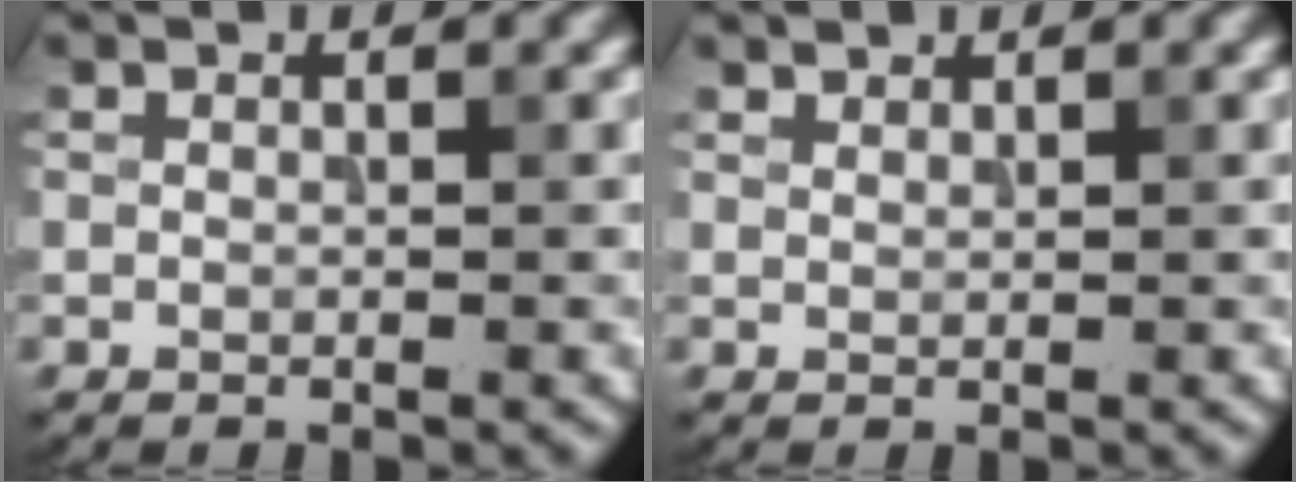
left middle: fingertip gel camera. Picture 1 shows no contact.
{"total": 1.0, "force": [1.0, 0.2, 0.0], "torque": [0.000, 0.000, 0.019]}